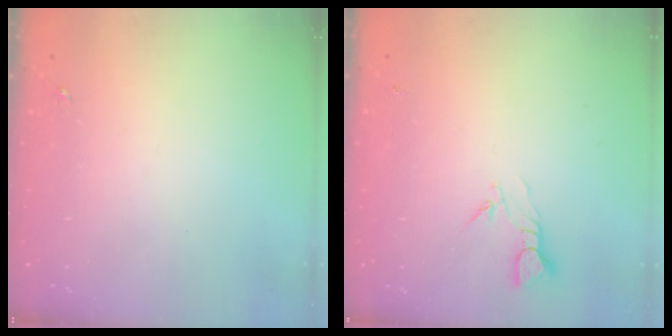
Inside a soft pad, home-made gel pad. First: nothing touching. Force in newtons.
{"total": 3.4, "press": 3.4, "slide": 0.2}